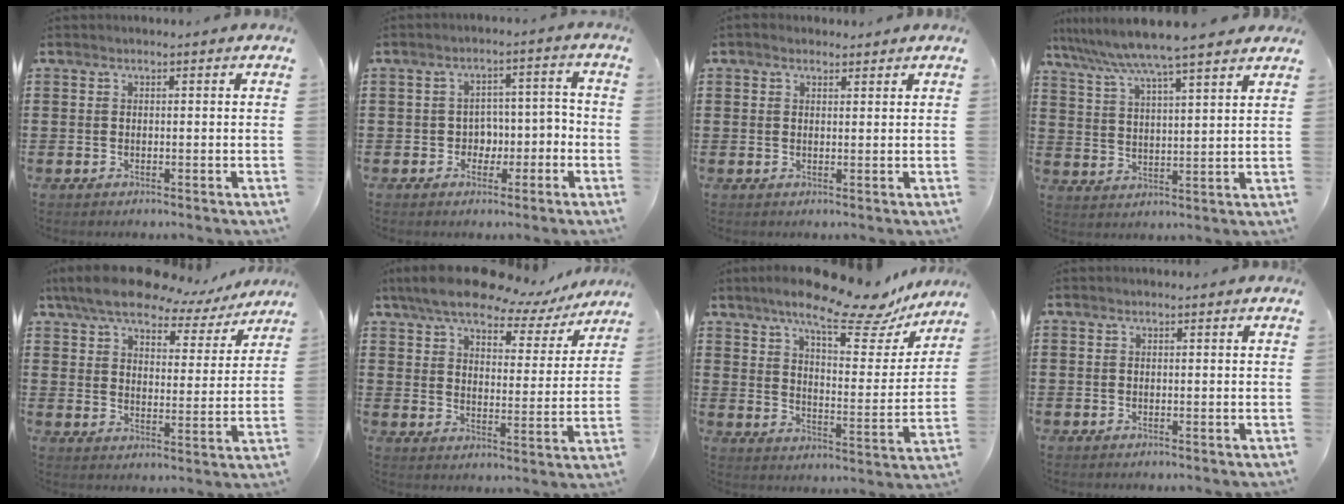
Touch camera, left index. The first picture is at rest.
{"total": 3.8, "force": [-1.8, 3.0, 1.4], "torque": [-0.040, 0.010, -0.042]}
{"total": 1.2, "force": [1.1, 0.5, 0.1], "torque": [-0.004, 0.006, 0.020]}
{"total": 6.6, "force": [5.9, -0.6, 2.9], "torque": [-0.082, -0.035, 0.097]}
{"total": 8.8, "force": [7.4, 2.7, 3.8], "torque": [-0.090, -0.036, 0.128]}
{"total": 9.3, "force": [8.1, 2.4, 4.0], "torque": [-0.090, -0.044, 0.137]}
{"total": 13.6, "force": [10.9, 2.2, 7.9], "torque": [-0.148, -0.058, 0.179]}
{"total": 0.0}